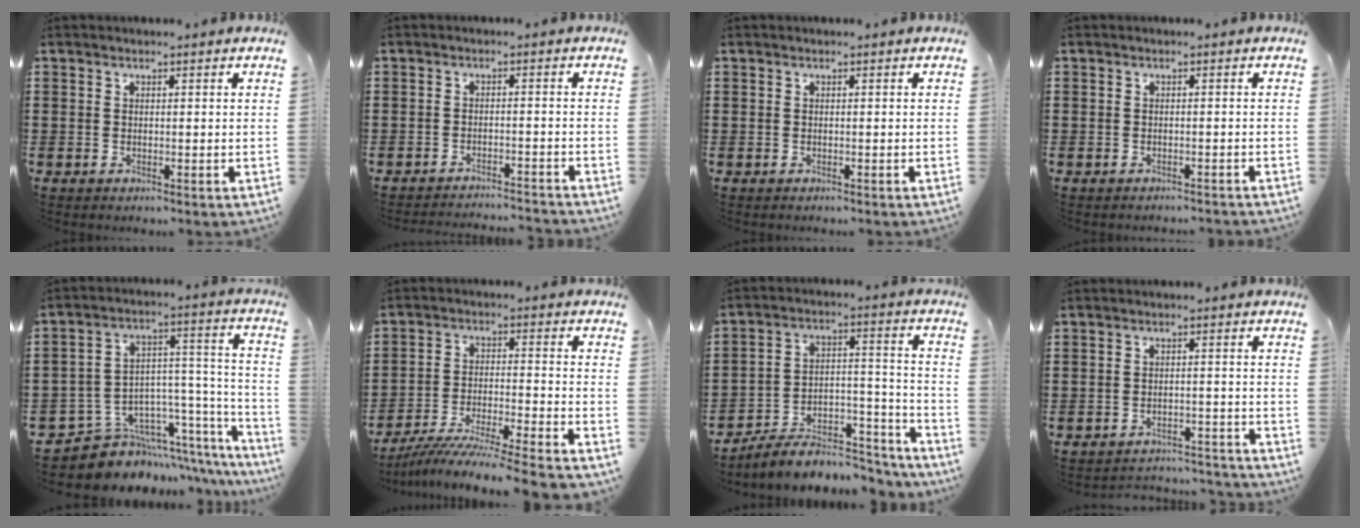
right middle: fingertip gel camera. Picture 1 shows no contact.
{"total": 2.5, "force": [-2.5, -0.2, 0.2], "torque": [-0.008, 0.000, -0.052]}
{"total": 0.0}
{"total": 1.0, "force": [-1.0, 0.1, -0.1], "torque": [-0.001, 0.002, -0.023]}
{"total": 8.0, "force": [-6.1, 4.8, 2.0], "torque": [-0.041, -0.008, -0.103]}
{"total": 8.3, "force": [-7.9, -0.9, 2.6], "torque": [-0.048, -0.010, -0.157]}
{"total": 7.8, "force": [-7.1, 2.1, 2.5], "torque": [-0.035, 0.014, -0.133]}
{"total": 3.1, "force": [-3.0, 0.2, 0.2], "torque": [-0.010, -0.001, -0.064]}